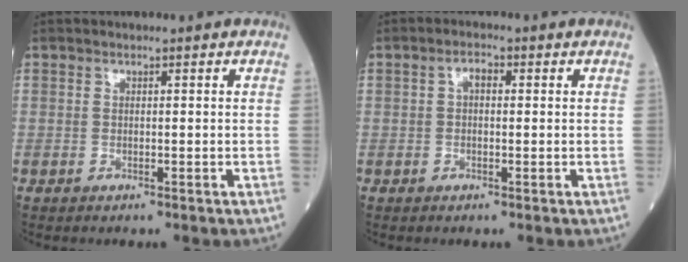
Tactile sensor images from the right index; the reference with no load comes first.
{"total": 2.1, "force": [0.4, 1.1, 1.8], "torque": [-0.033, 0.011, 0.006]}